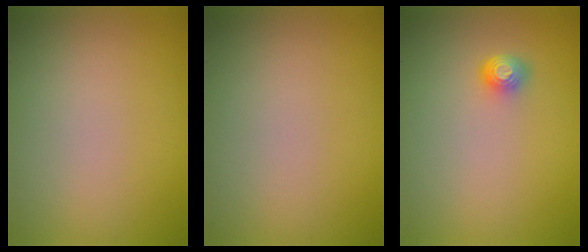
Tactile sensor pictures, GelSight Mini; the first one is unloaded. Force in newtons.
{"total": 0.0}
{"total": 1.7, "press": 1.3, "slide": 1.2}